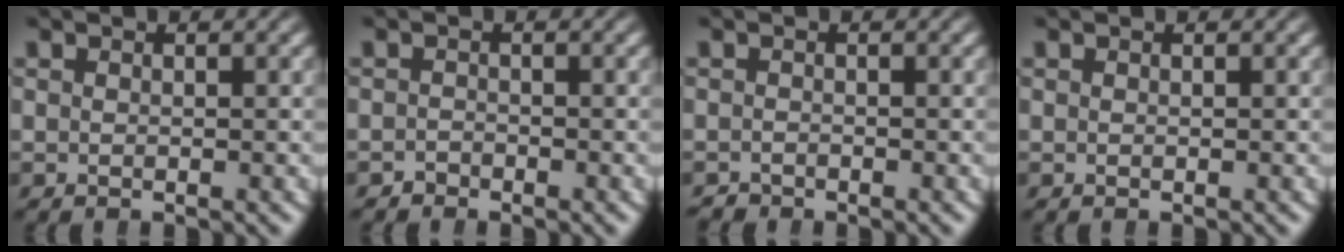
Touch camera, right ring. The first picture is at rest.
{"total": 1.3, "force": [-1.2, 0.1, -0.6], "torque": [0.008, -0.010, -0.017]}
{"total": 1.3, "force": [-1.2, 0.2, -0.4], "torque": [0.003, -0.009, -0.017]}
{"total": 0.0}